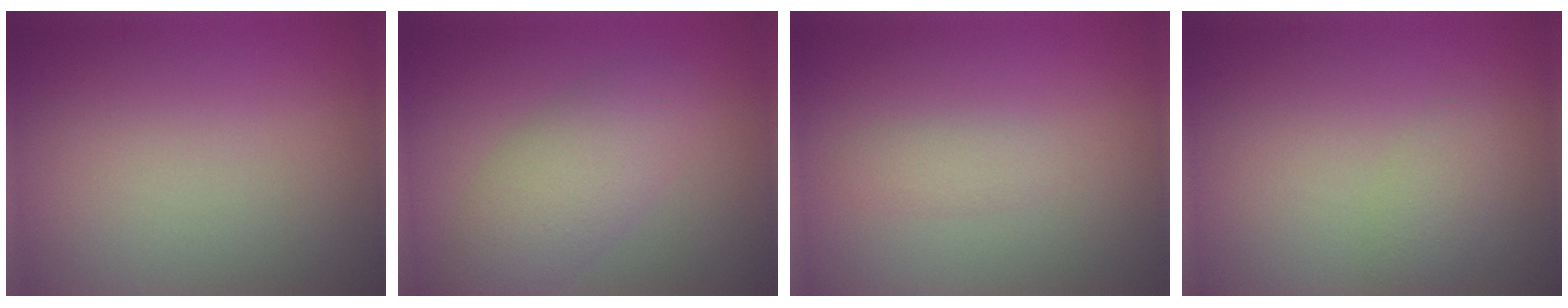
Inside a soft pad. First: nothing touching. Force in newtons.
{"total": 4.5, "press": 4.5, "slide": 0.4}
{"total": 1.1, "press": 1.1, "slide": 0.0}
{"total": 1.7, "press": 1.7, "slide": 0.0}